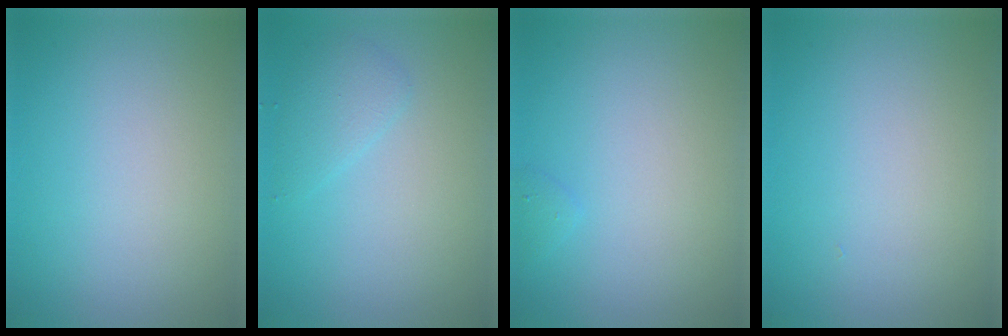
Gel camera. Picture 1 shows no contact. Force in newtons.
{"total": 1.8, "press": 1.8, "slide": 0.1}
{"total": 0.6, "press": 0.6, "slide": 0.0}
{"total": 0.0}